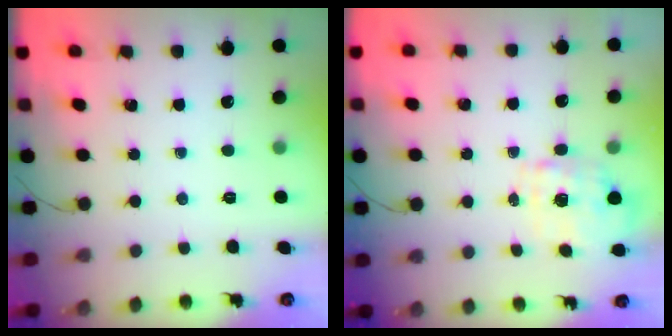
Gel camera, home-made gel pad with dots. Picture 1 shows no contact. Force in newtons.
{"total": 1.7, "press": 1.6, "slide": 0.5}